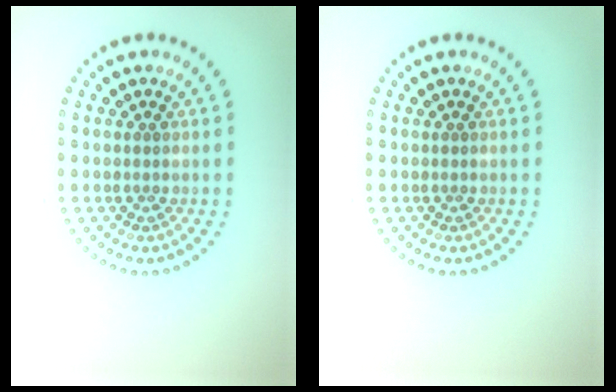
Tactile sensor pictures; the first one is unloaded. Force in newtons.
{"total": 0.0}